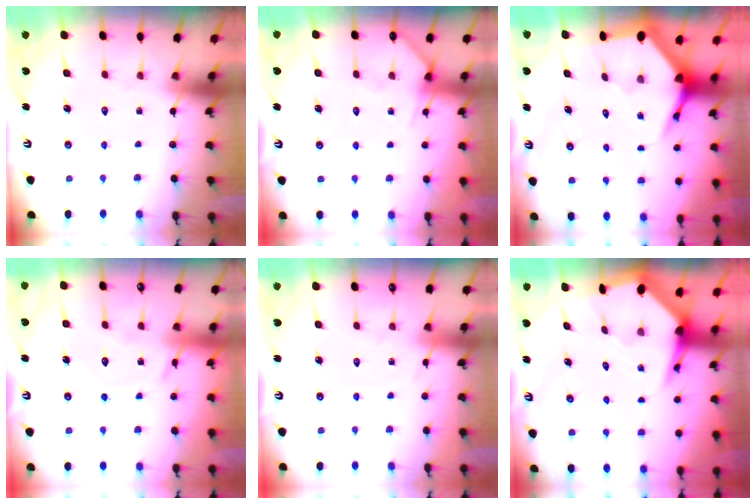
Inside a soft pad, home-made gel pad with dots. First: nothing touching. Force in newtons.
{"total": 3.4, "press": 3.4, "slide": 0.3}
{"total": 4.1, "press": 4.1, "slide": 0.6}
{"total": 11.0, "press": 11.0, "slide": 0.9}
{"total": 3.8, "press": 3.8, "slide": 0.6}
{"total": 4.6, "press": 4.6, "slide": 0.4}